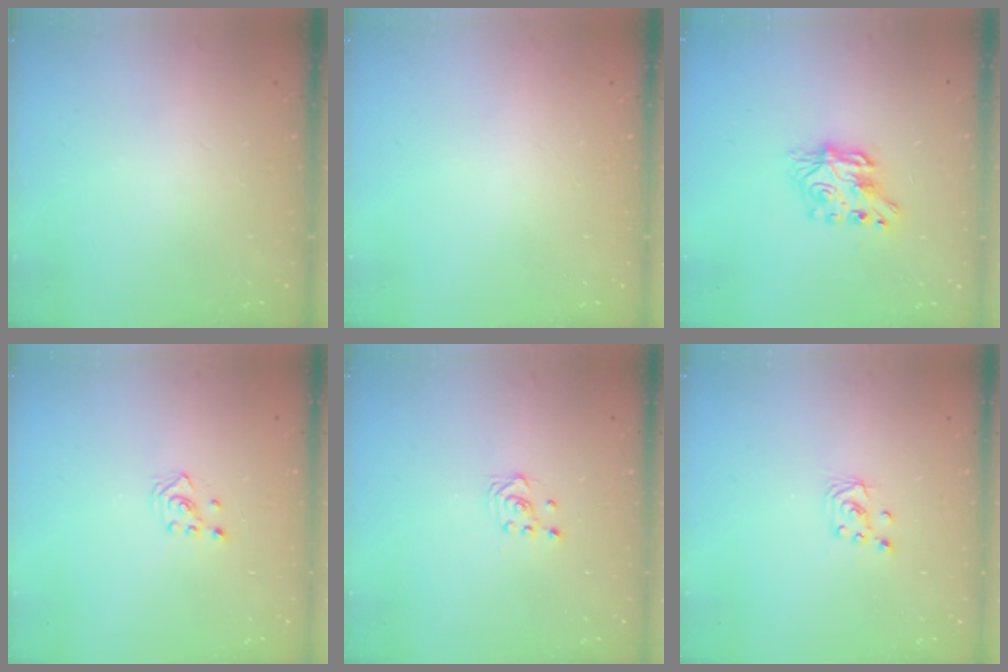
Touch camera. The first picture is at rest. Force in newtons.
{"total": 0.0}
{"total": 7.7, "press": 7.7, "slide": 0.7}
{"total": 2.5, "press": 2.3, "slide": 1.0}
{"total": 2.9, "press": 2.6, "slide": 1.4}
{"total": 2.7, "press": 2.7, "slide": 0.2}